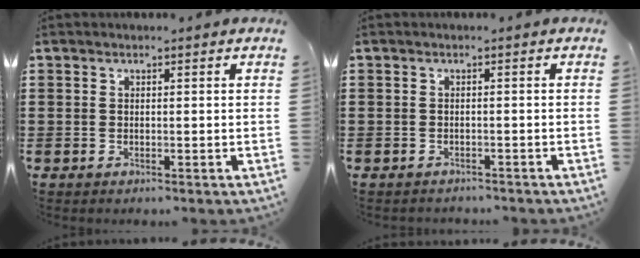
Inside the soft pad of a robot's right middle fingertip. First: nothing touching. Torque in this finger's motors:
{"motor_torque": [0.12, -0.23, 0.00, -0.01]}